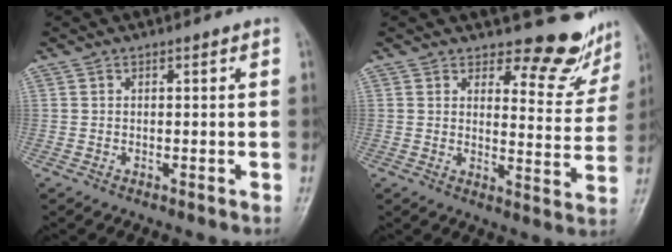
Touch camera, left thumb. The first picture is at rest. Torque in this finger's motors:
{"motor_torque": [-0.34, 0.23, 0.19, -0.15, 0.01]}